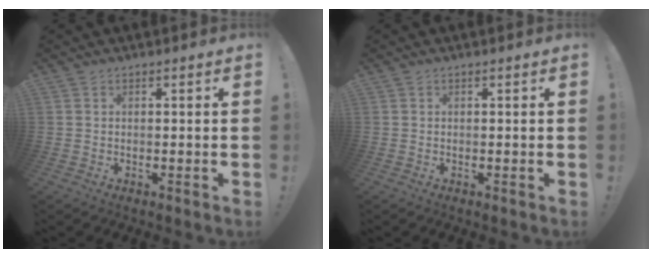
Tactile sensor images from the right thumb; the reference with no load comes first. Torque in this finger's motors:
{"motor_torque": [0.00, 0.00, -0.14, 0.14, 0.00]}